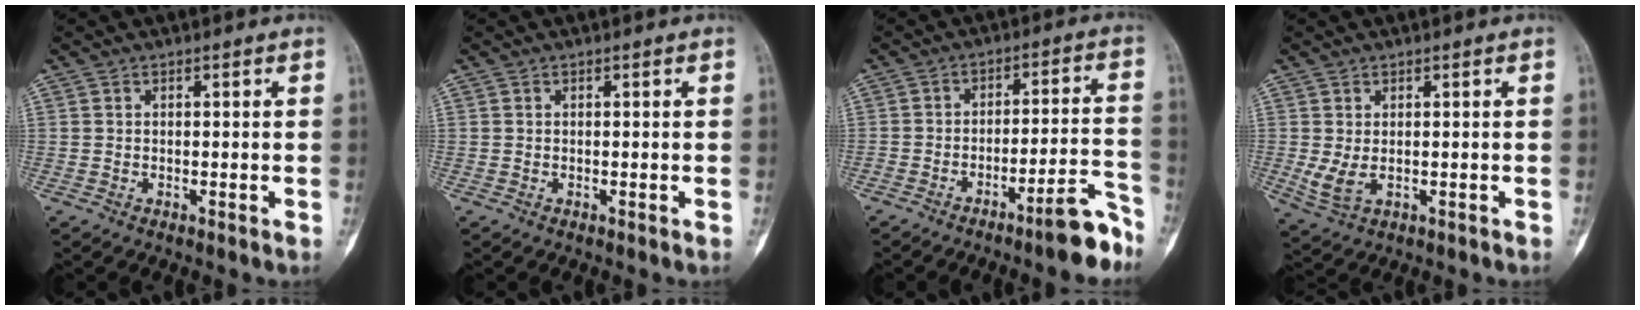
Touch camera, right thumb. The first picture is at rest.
{"total": 0.0}
{"total": 9.7, "force": [-6.9, 1.7, 6.6], "torque": [-0.078, 0.068, -0.101]}
{"total": 3.9, "force": [-0.3, 2.0, 3.3], "torque": [-0.074, -0.004, 0.007]}